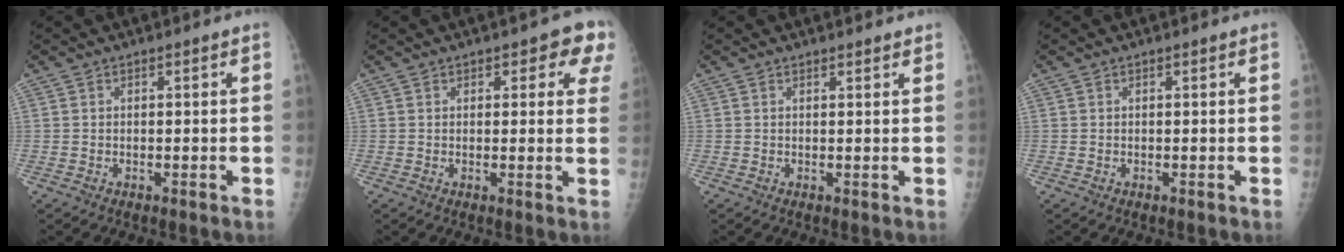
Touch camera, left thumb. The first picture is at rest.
{"total": 5.7, "force": [3.2, 3.0, 3.7], "torque": [0.000, -0.007, 0.028]}
{"total": 1.4, "force": [1.3, 0.4, 0.4], "torque": [0.000, -0.004, 0.017]}
{"total": 0.0}